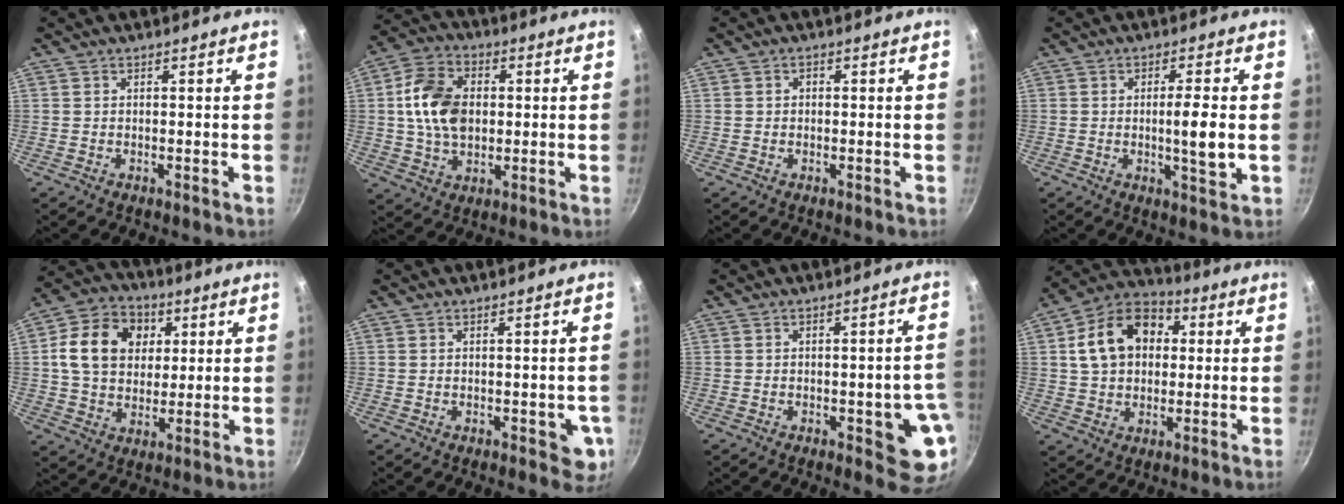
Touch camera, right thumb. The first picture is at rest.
{"total": 12.9, "force": [1.2, 9.0, 9.1], "torque": [-0.145, 0.011, 0.013]}
{"total": 0.9, "force": [-0.1, 0.8, 0.4], "torque": [-0.005, 0.006, -0.003]}
{"total": 6.3, "force": [-0.3, 0.7, 6.2], "torque": [-0.111, -0.004, -0.005]}
{"total": 14.8, "force": [3.7, 11.7, 8.4], "torque": [-0.123, 0.007, 0.053]}
{"total": 4.5, "force": [-0.9, 2.3, 3.8], "torque": [-0.024, -0.002, -0.009]}
{"total": 9.6, "force": [-2.2, 3.6, 8.6], "torque": [-0.060, 0.008, -0.024]}
{"total": 14.9, "force": [2.9, 11.2, 9.4], "torque": [-0.135, 0.028, 0.034]}